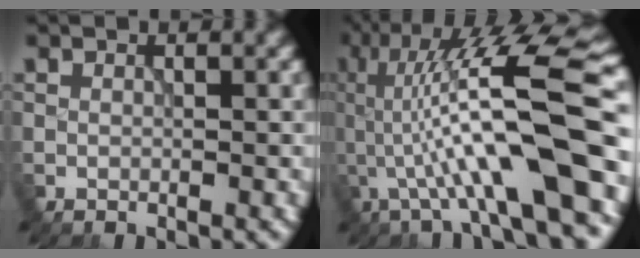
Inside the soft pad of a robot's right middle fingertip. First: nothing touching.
{"total": 13.8, "force": [-0.6, 2.7, 13.6], "torque": [-0.222, 0.032, -0.009]}